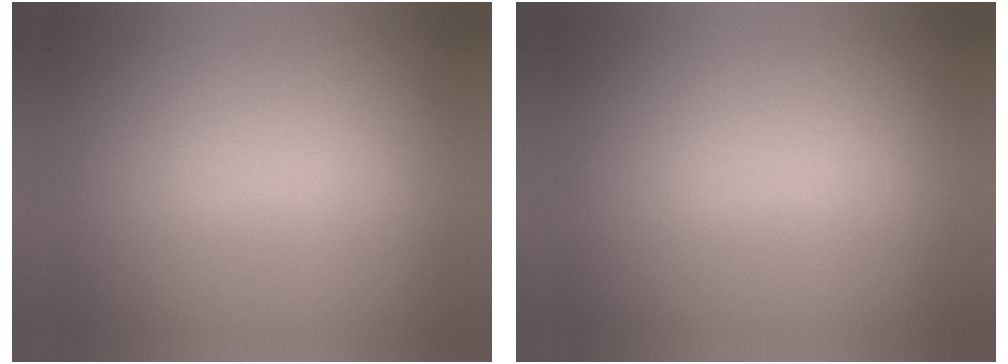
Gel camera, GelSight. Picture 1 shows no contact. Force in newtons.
{"total": 0.0}